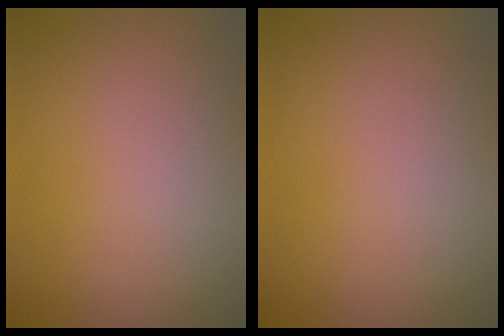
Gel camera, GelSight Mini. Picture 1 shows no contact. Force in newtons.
{"total": 0.0}